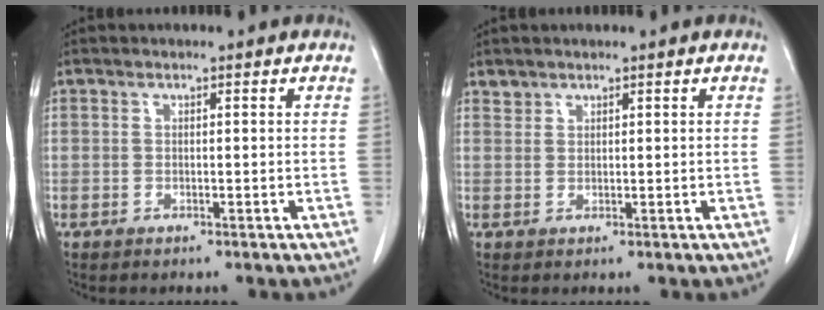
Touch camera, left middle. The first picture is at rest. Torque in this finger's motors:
{"motor_torque": [-0.03, -0.02, 0.01, 0.01]}